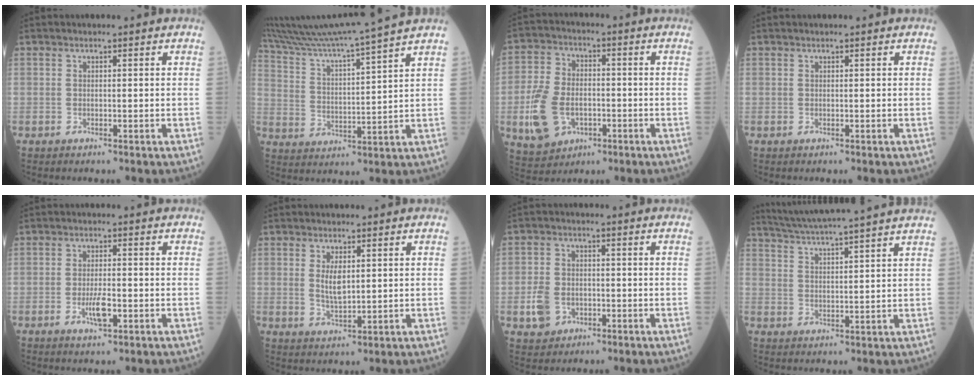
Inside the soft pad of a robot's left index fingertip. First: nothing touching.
{"total": 16.8, "force": [14.9, -2.8, 7.2], "torque": [-0.132, -0.019, 0.233]}
{"total": 10.5, "force": [-3.1, 7.2, 6.9], "torque": [-0.166, 0.005, -0.050]}
{"total": 0.0}
{"total": 3.4, "force": [-1.2, 0.8, 3.1], "torque": [-0.059, -0.001, -0.020]}
{"total": 3.5, "force": [0.9, 1.2, 3.2], "torque": [-0.066, -0.006, 0.020]}
{"total": 5.4, "force": [-2.0, 4.3, 2.5], "torque": [-0.062, 0.008, -0.028]}
{"total": 15.6, "force": [13.9, -1.6, 6.9], "torque": [-0.128, -0.002, 0.194]}